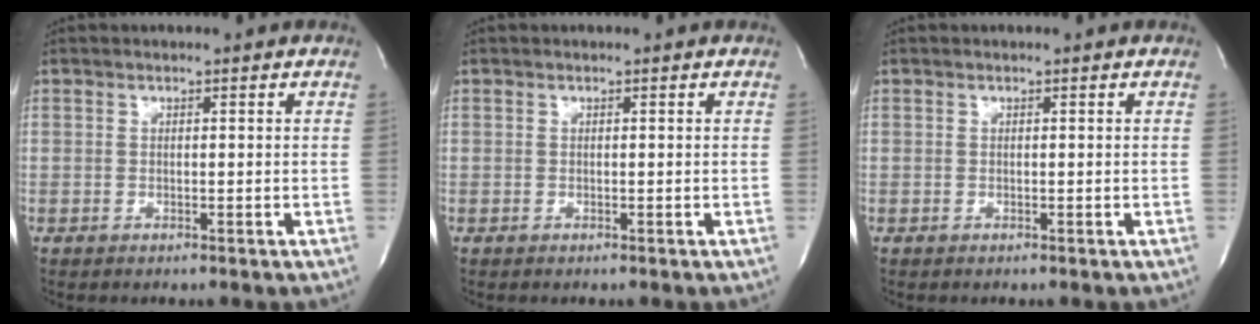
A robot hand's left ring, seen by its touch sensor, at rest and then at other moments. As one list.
[{"total": 0.0}, {"total": 0.0}]